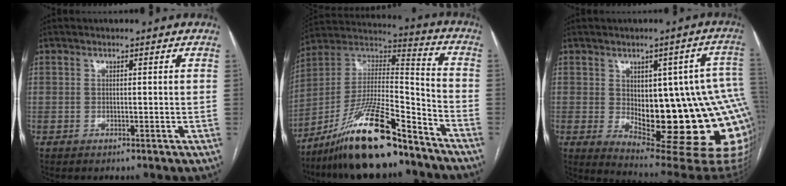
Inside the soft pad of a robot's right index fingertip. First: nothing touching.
{"total": 19.1, "force": [-14.4, 2.8, 12.3], "torque": [-0.245, 0.000, -0.258]}
{"total": 24.4, "force": [-2.6, 8.4, 22.7], "torque": [-0.212, 0.011, -0.010]}